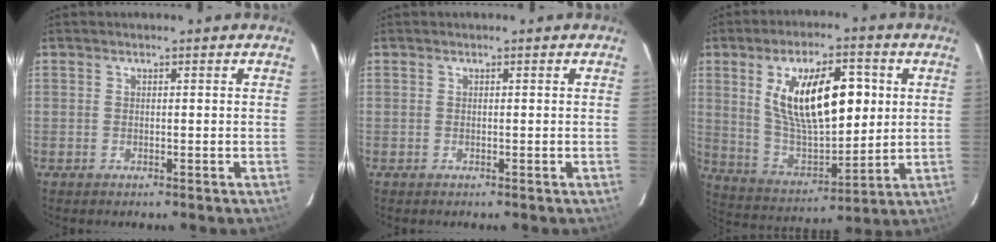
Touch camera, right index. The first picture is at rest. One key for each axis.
{"total": 0.0}
{"total": 19.0, "fx": 5.0, "fy": 8.3, "fz": 16.4, "tx": -0.280, "ty": 0.008, "tz": 0.102}